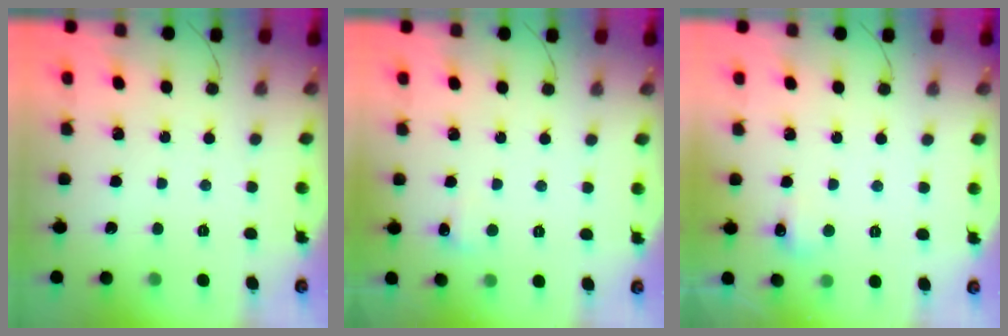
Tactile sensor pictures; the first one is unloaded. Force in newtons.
{"total": 4.4, "press": 4.2, "slide": 1.2}
{"total": 4.9, "press": 4.8, "slide": 0.9}